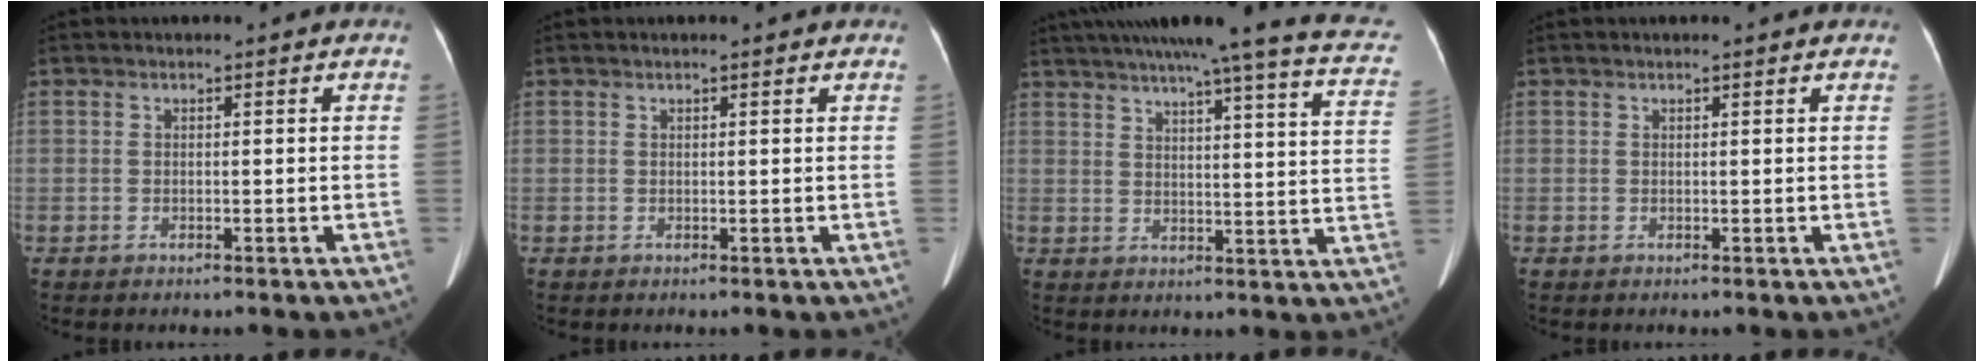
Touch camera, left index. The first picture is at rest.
{"total": 1.4, "force": [1.2, 0.2, 0.8], "torque": [-0.011, 0.015, 0.017]}
{"total": 25.3, "force": [20.4, 1.4, 14.9], "torque": [-0.215, -0.014, 0.246]}
{"total": 1.2, "force": [1.1, 0.1, 0.6], "torque": [-0.009, 0.013, 0.017]}